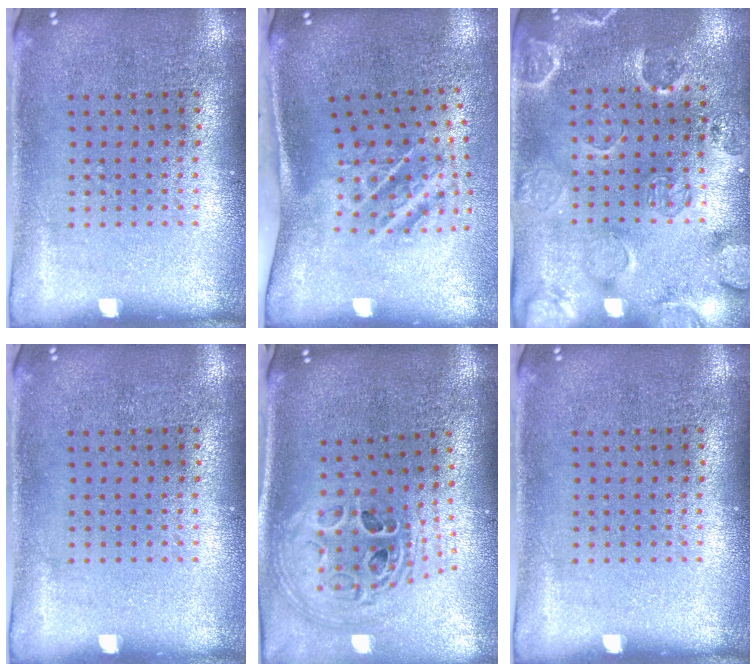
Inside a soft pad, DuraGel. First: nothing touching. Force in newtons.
{"total": 2.0, "press": 1.2, "slide": 1.7}
{"total": 2.4, "press": 2.1, "slide": 1.3}
{"total": 0.0}
{"total": 1.8, "press": 1.5, "slide": 1.0}
{"total": 0.0}